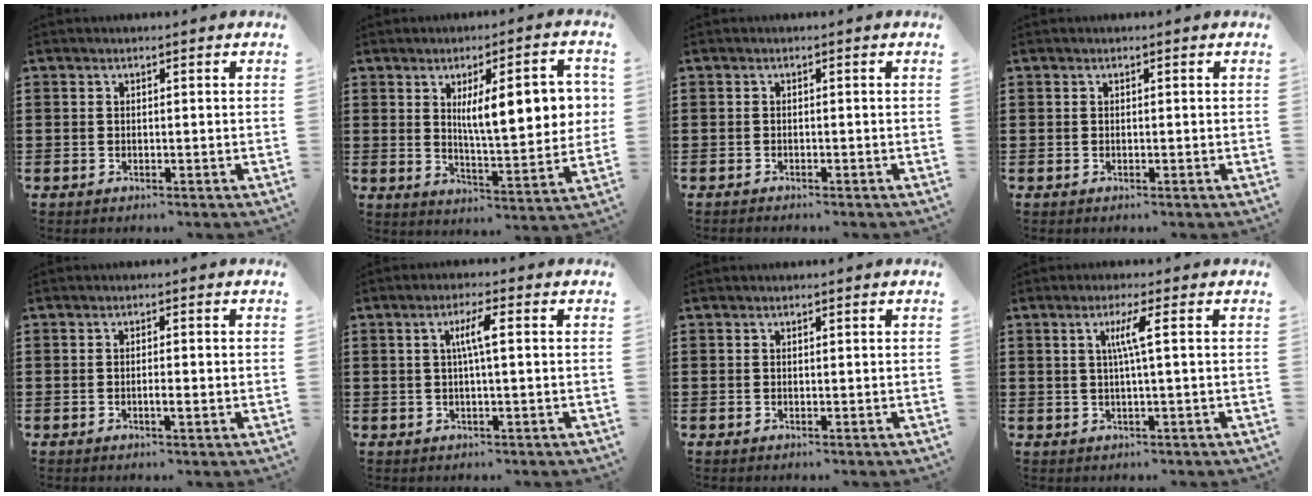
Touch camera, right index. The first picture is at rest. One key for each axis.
{"total": 11.2, "fx": 2.9, "fy": 3.2, "fz": 10.4, "tx": -0.163, "ty": -0.001, "tz": 0.042}
{"total": 0.7, "fx": -0.7, "fy": 0.1, "fz": 0.0, "tx": -0.001, "ty": 0.001, "tz": -0.015}
{"total": 0.0}
{"total": 2.0, "fx": -0.5, "fy": 0.2, "fz": 1.9, "tx": -0.033, "ty": 0.000, "tz": -0.009}
{"total": 3.9, "fx": 0.5, "fy": 0.4, "fz": 3.8, "tx": -0.073, "ty": 0.004, "tz": 0.003}
{"total": 0.0}
{"total": 3.8, "fx": 0.6, "fy": -0.3, "fz": 3.8, "tx": -0.073, "ty": -0.003, "tz": 0.005}